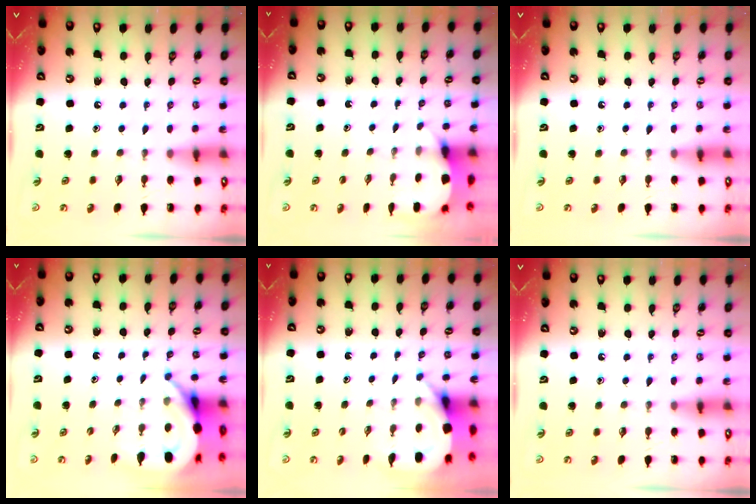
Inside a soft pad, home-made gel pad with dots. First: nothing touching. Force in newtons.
{"total": 5.2, "press": 5.2, "slide": 0.1}
{"total": 0.0}
{"total": 5.7, "press": 5.7, "slide": 0.4}
{"total": 3.9, "press": 3.9, "slide": 0.3}
{"total": 0.0}